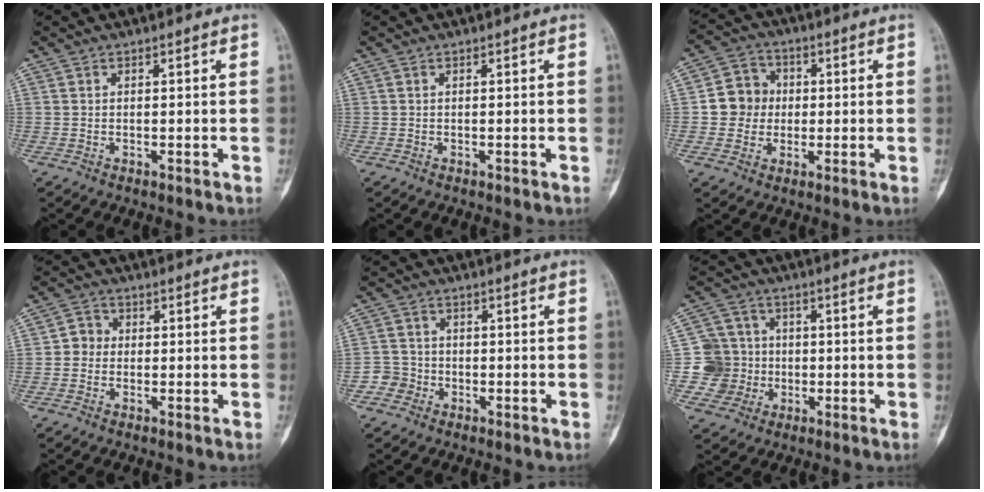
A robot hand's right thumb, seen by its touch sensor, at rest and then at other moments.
{"total": 0.0}
{"total": 7.5, "force": [-0.1, 7.0, 2.5], "torque": [-0.009, 0.013, -0.011]}
{"total": 3.0, "force": [-0.4, 2.7, 1.1], "torque": [0.000, 0.009, -0.017]}
{"total": 3.5, "force": [-1.5, 3.1, 0.0], "torque": [0.023, 0.017, -0.038]}
{"total": 8.8, "force": [-1.2, 8.7, 0.7], "torque": [0.028, 0.020, -0.024]}